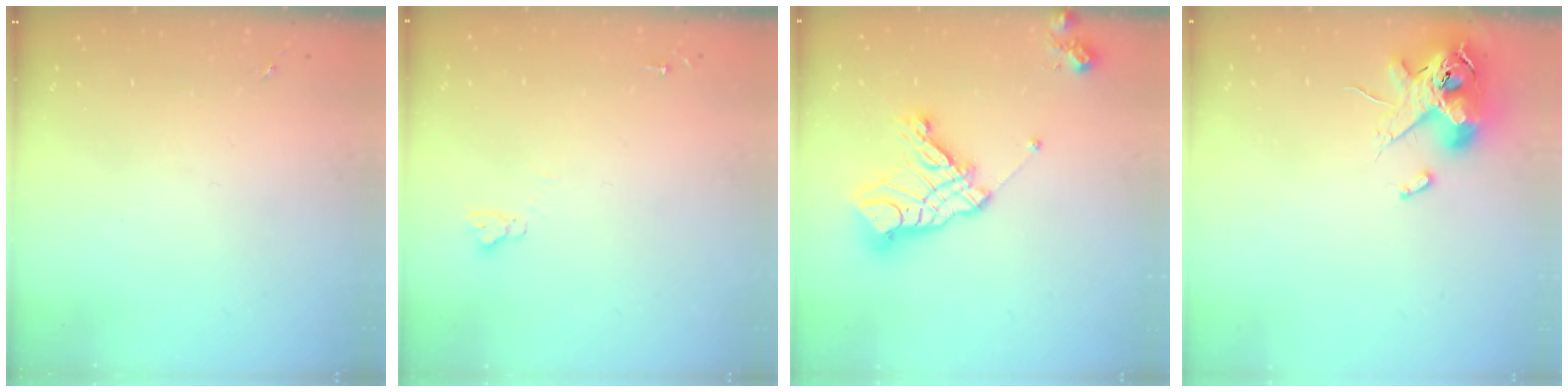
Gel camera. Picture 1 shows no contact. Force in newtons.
{"total": 3.8, "press": 3.8, "slide": 0.3}
{"total": 16.6, "press": 16.5, "slide": 2.1}
{"total": 12.9, "press": 12.7, "slide": 2.2}